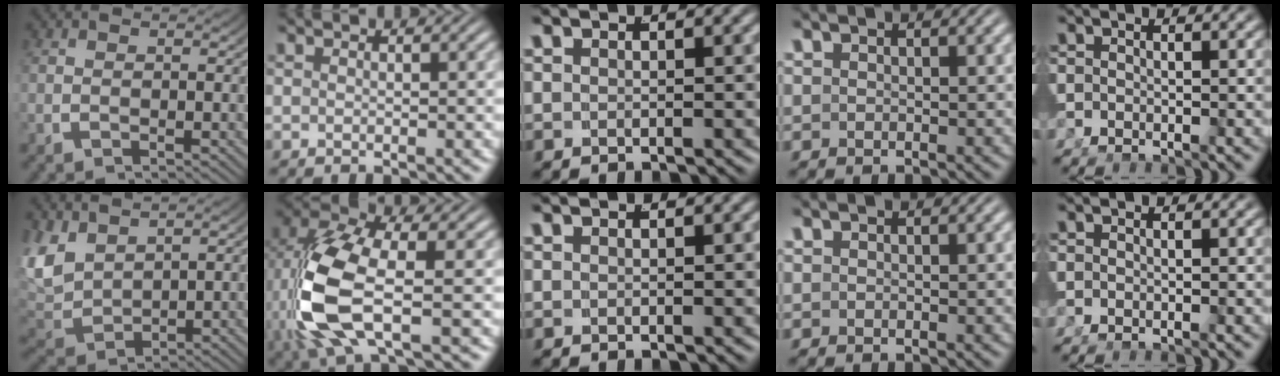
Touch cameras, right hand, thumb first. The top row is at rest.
{"thumb": {"total": 6.6, "force": [1.1, 4.9, 4.2], "torque": [-0.134, -0.028, 0.043]}, "index": {"total": 10.3, "force": [-0.5, 5.7, 8.6], "torque": [-0.219, -0.036, 0.014]}}